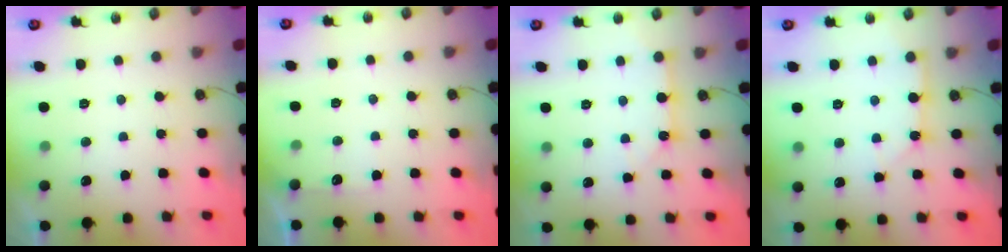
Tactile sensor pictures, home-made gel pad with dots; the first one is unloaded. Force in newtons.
{"total": 3.8, "press": 3.8, "slide": 0.3}
{"total": 5.3, "press": 5.2, "slide": 0.4}
{"total": 3.5, "press": 3.4, "slide": 0.2}